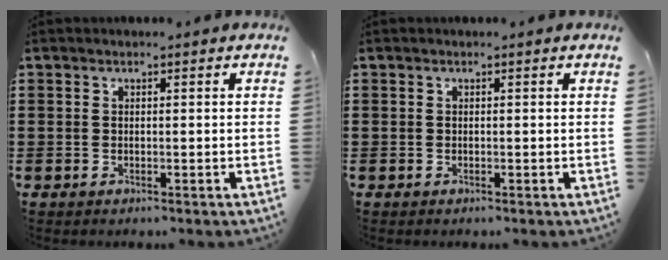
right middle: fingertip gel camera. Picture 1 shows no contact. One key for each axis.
{"total": 0.0}